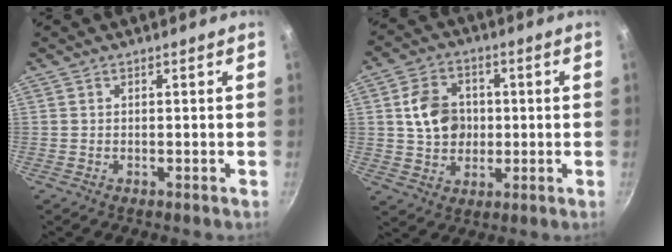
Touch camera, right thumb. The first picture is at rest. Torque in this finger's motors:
{"motor_torque": [-0.30, 0.53, 0.61, 0.37, 0.06]}